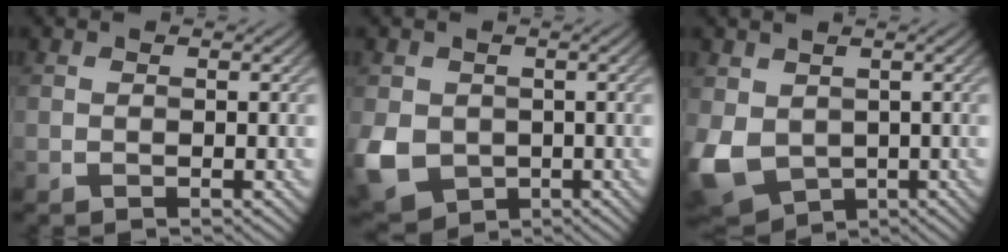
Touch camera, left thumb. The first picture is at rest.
{"total": 6.8, "force": [-1.1, 5.8, 3.4], "torque": [-0.106, -0.025, -0.023]}
{"total": 8.7, "force": [-0.5, 6.8, 5.4], "torque": [-0.162, -0.025, -0.003]}